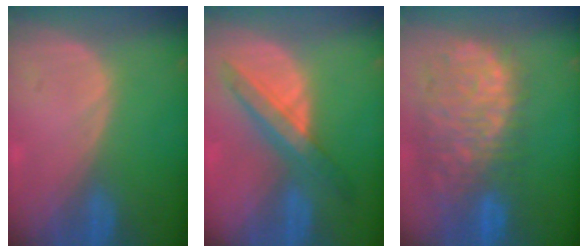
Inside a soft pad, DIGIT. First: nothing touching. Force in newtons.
{"total": 6.6, "press": 6.5, "slide": 1.2}
{"total": 13.3, "press": 11.0, "slide": 7.4}